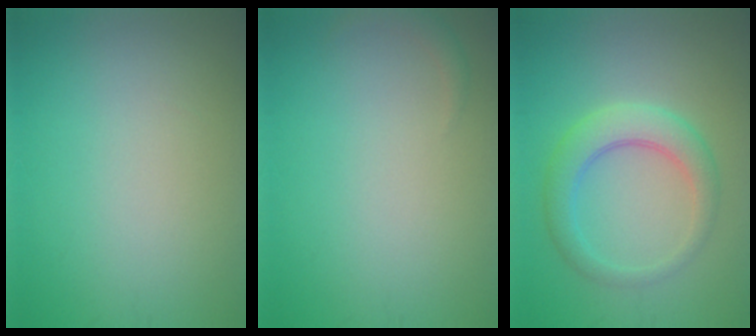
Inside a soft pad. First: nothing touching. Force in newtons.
{"total": 0.9, "press": 0.9, "slide": 0.1}
{"total": 4.1, "press": 4.1, "slide": 0.1}